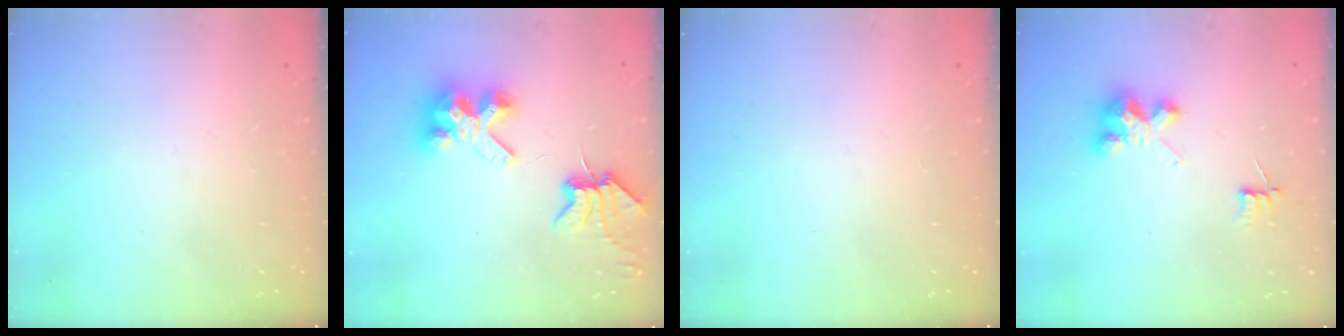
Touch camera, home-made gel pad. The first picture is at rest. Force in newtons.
{"total": 6.7, "press": 6.7, "slide": 0.9}
{"total": 0.0}
{"total": 4.6, "press": 4.6, "slide": 0.3}